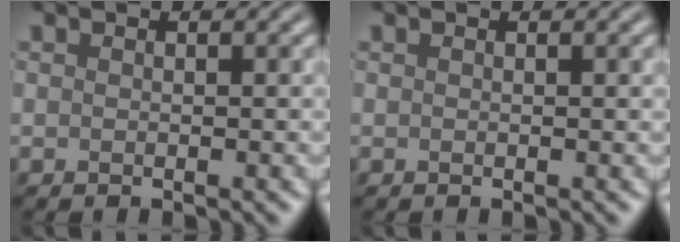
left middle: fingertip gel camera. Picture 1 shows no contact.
{"total": 0.0}